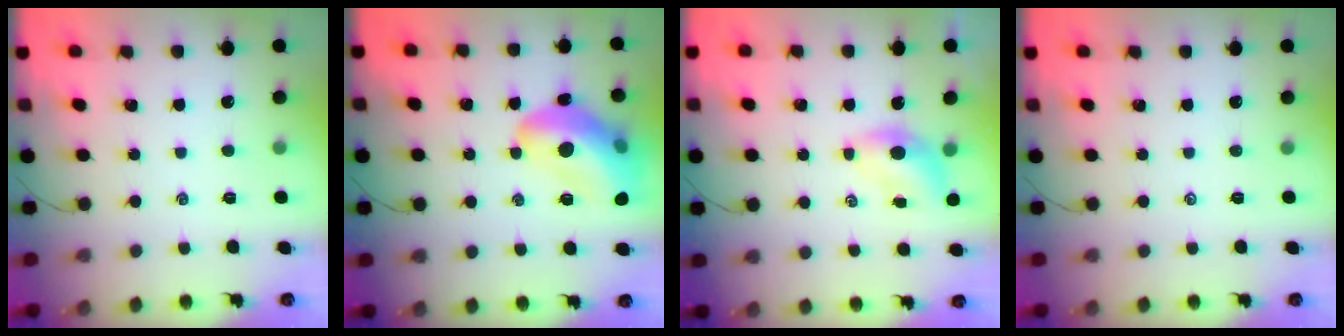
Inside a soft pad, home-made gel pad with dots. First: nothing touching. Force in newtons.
{"total": 18.0, "press": 17.8, "slide": 2.2}
{"total": 4.8, "press": 4.7, "slide": 0.8}
{"total": 0.0}